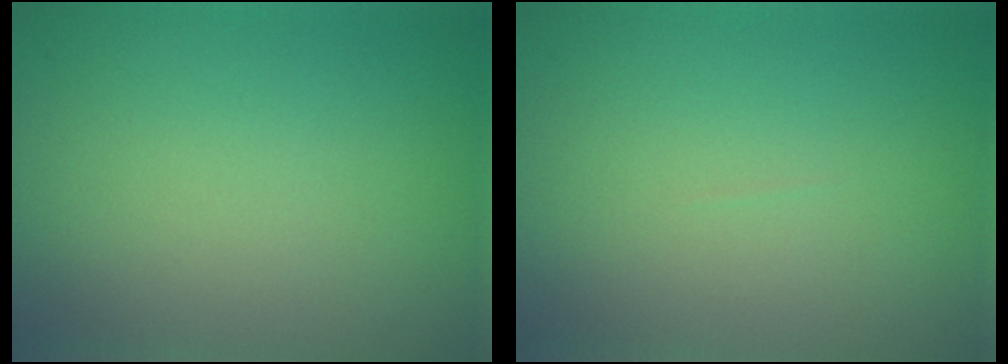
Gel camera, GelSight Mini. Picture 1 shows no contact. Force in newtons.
{"total": 0.0}